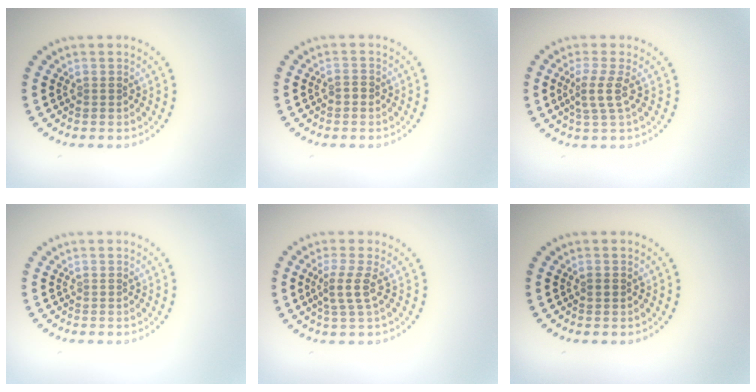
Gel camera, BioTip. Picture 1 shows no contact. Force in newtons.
{"total": 0.8, "press": 0.8, "slide": 0.1}
{"total": 2.3, "press": 1.7, "slide": 1.5}
{"total": 0.0}
{"total": 2.2, "press": 1.7, "slide": 1.4}
{"total": 0.8, "press": 0.8, "slide": 0.0}